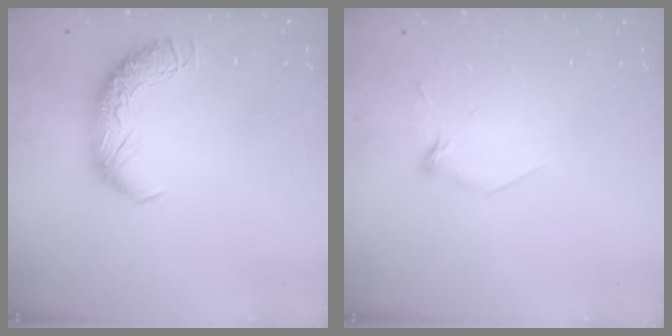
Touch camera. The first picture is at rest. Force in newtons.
{"total": 7.7, "press": 7.7, "slide": 0.9}